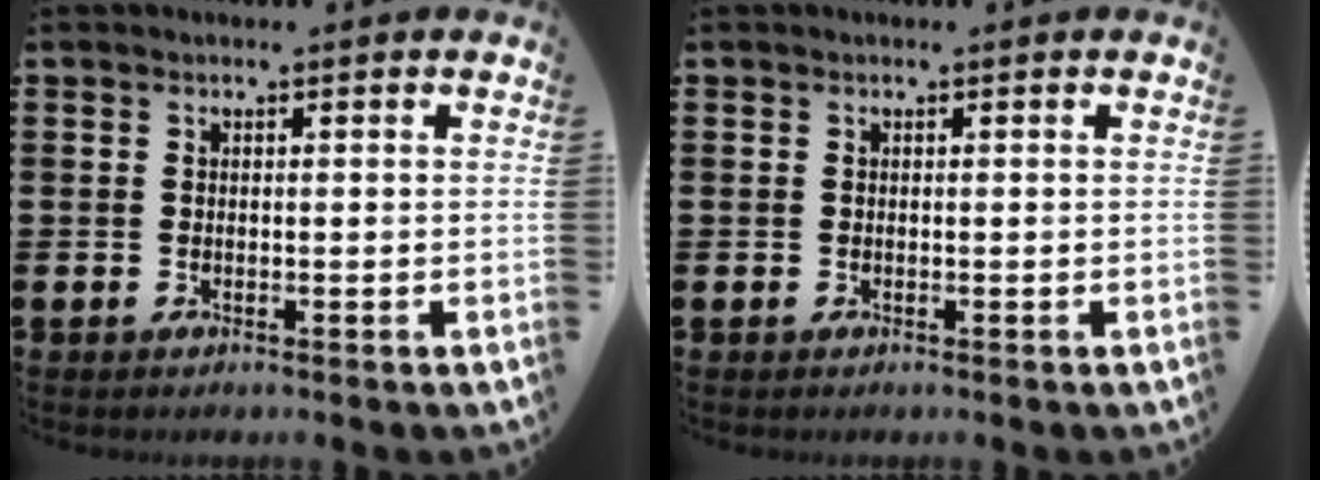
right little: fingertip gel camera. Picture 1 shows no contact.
{"total": 0.0}